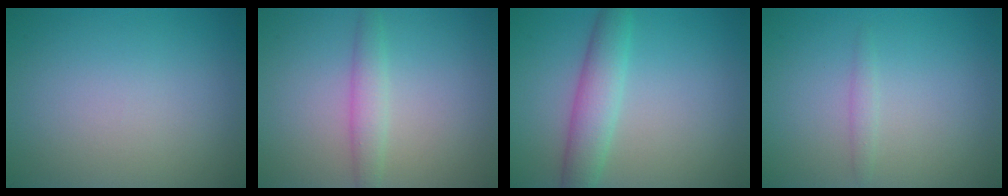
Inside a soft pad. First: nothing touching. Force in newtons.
{"total": 2.2, "press": 2.2, "slide": 0.1}
{"total": 3.9, "press": 3.9, "slide": 0.1}
{"total": 0.9, "press": 0.9, "slide": 0.1}